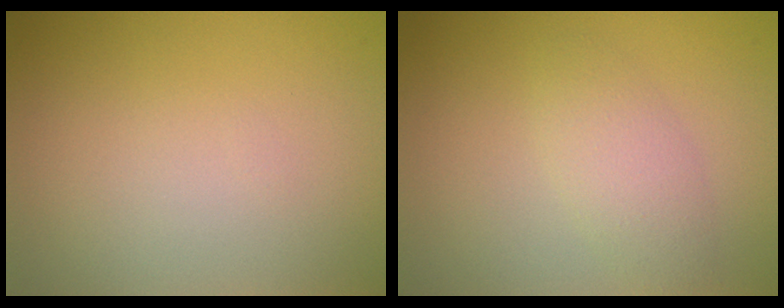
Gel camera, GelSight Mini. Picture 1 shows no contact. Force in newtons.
{"total": 2.4, "press": 2.4, "slide": 0.1}